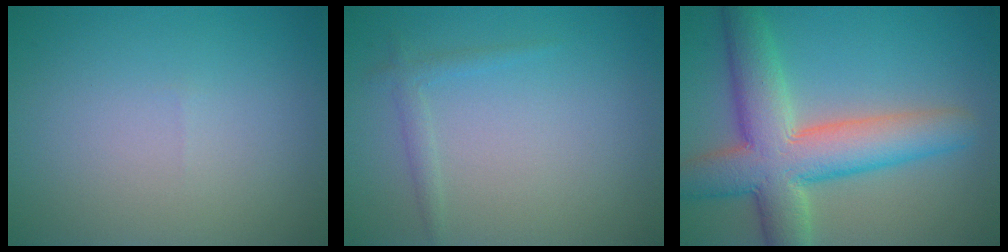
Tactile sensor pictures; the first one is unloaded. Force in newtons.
{"total": 1.2, "press": 1.2, "slide": 0.0}
{"total": 9.4, "press": 9.4, "slide": 0.6}